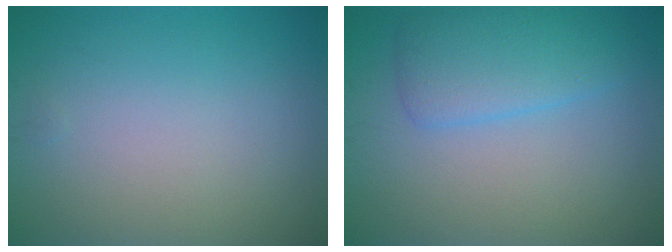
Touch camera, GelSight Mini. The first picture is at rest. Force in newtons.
{"total": 4.0, "press": 4.0, "slide": 0.1}